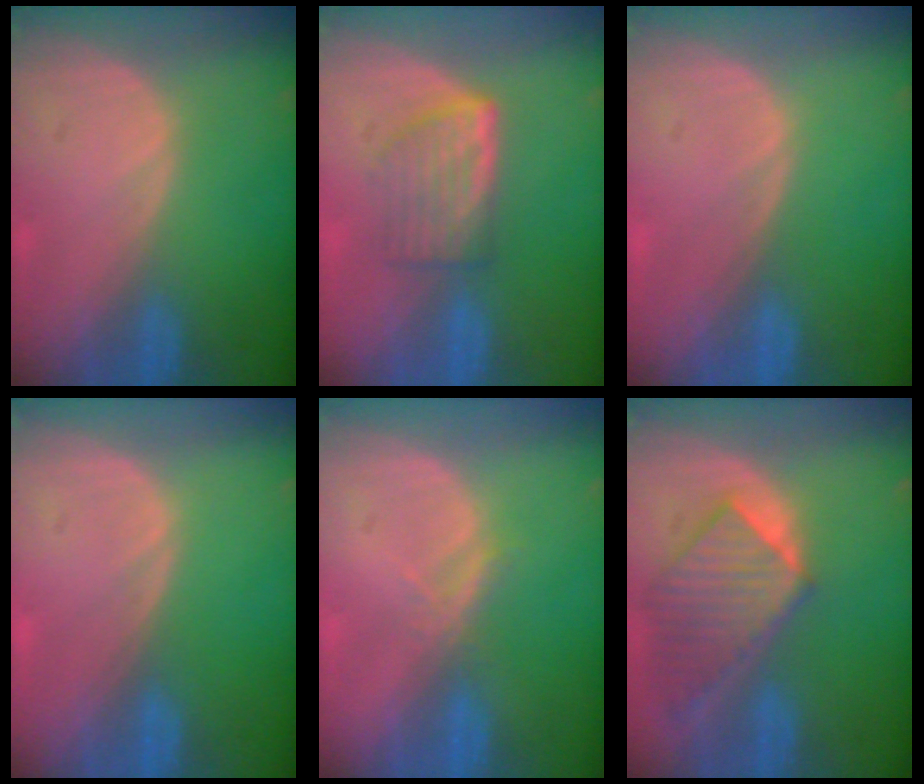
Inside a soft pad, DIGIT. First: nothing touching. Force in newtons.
{"total": 5.9, "press": 5.3, "slide": 2.6}
{"total": 0.0}
{"total": 0.0}
{"total": 1.8, "press": 1.6, "slide": 0.7}
{"total": 8.8, "press": 7.9, "slide": 3.9}